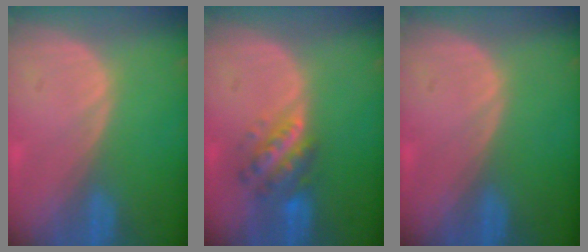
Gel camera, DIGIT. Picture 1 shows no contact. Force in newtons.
{"total": 5.8, "press": 5.5, "slide": 1.7}
{"total": 0.0}